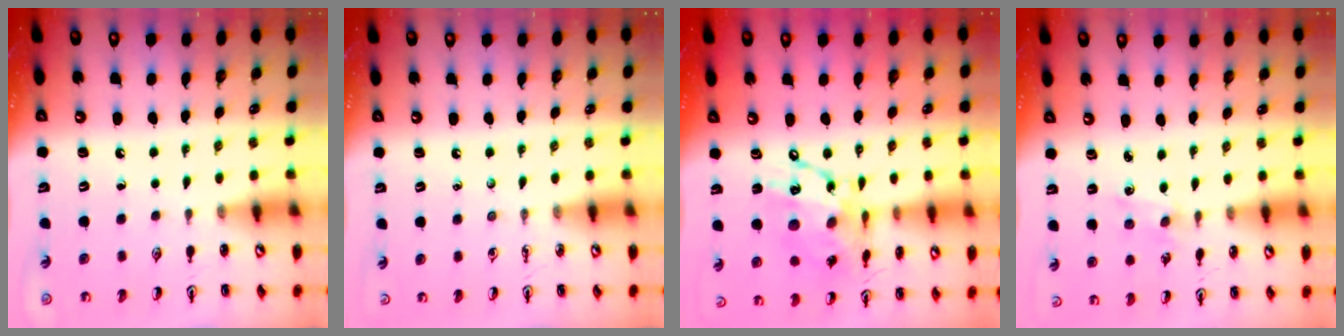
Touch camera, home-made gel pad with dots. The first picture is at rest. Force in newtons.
{"total": 0.0}
{"total": 16.4, "press": 16.3, "slide": 1.9}
{"total": 1.0, "press": 0.9, "slide": 0.4}